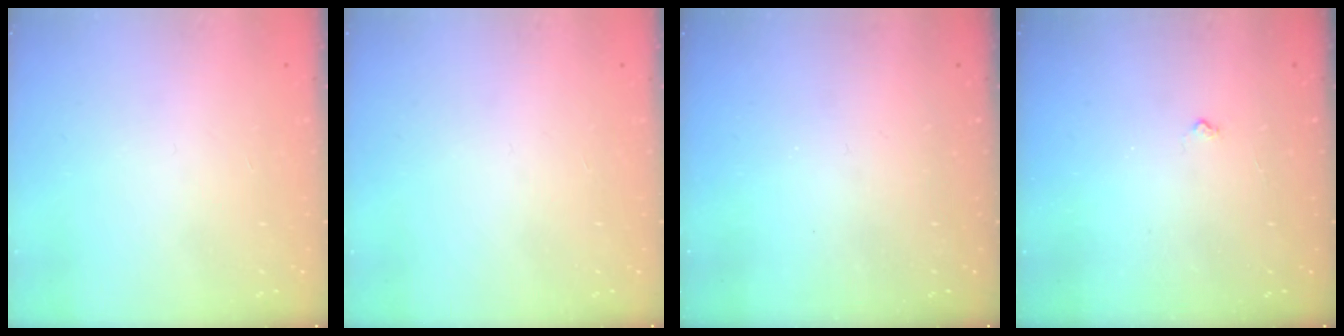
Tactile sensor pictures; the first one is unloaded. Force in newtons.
{"total": 0.0}
{"total": 0.0}
{"total": 3.2, "press": 3.1, "slide": 0.4}